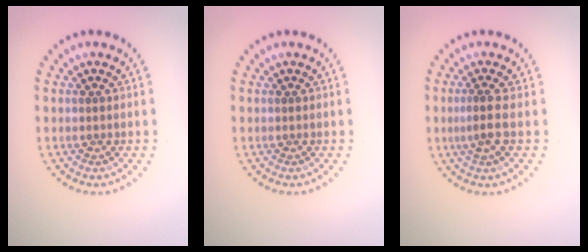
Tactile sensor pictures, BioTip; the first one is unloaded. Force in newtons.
{"total": 0.0}
{"total": 1.9, "press": 1.6, "slide": 1.0}